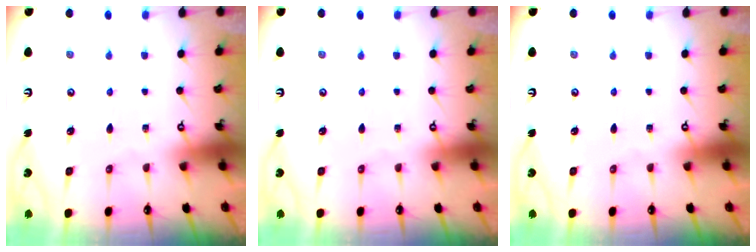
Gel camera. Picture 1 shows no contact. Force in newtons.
{"total": 0.0}
{"total": 0.0}